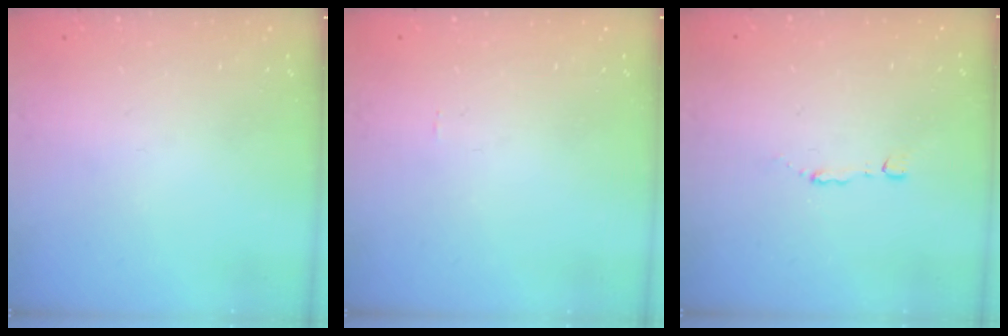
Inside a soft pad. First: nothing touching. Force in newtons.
{"total": 1.0, "press": 1.0, "slide": 0.0}
{"total": 1.1, "press": 1.1, "slide": 0.1}